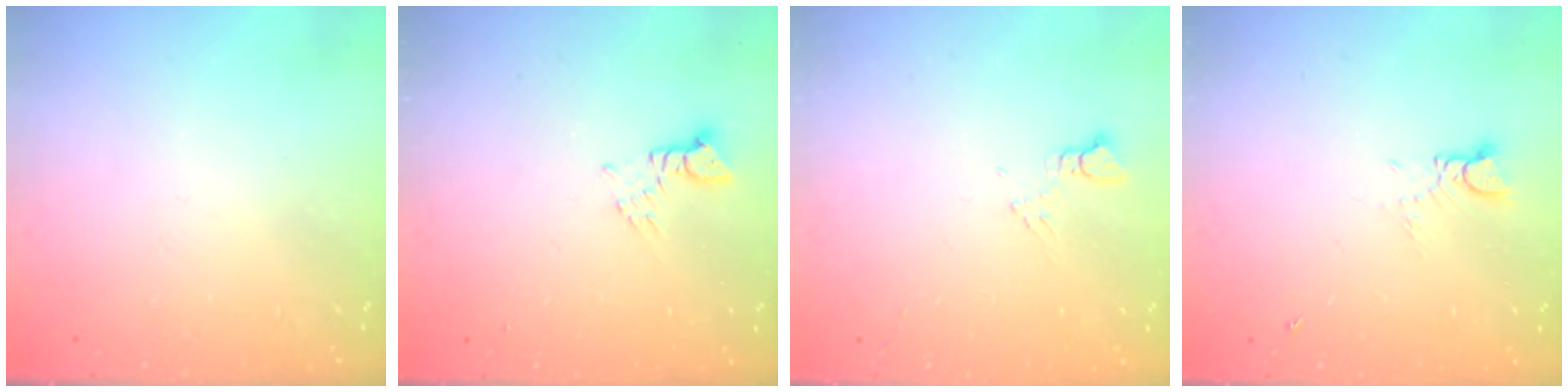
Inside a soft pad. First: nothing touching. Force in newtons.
{"total": 2.3, "press": 2.3, "slide": 0.2}
{"total": 4.6, "press": 4.6, "slide": 0.6}
{"total": 3.2, "press": 3.1, "slide": 0.3}